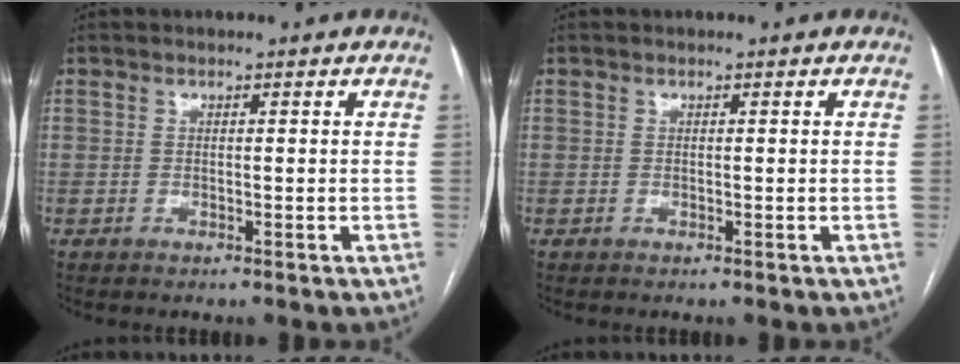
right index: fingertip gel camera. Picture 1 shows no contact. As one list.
[{"total": 0.0}]